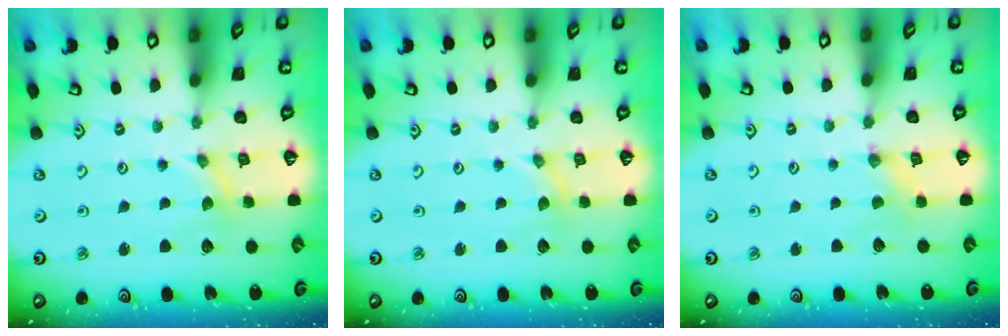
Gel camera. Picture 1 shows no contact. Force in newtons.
{"total": 0.0}
{"total": 0.5, "press": 0.5, "slide": 0.1}